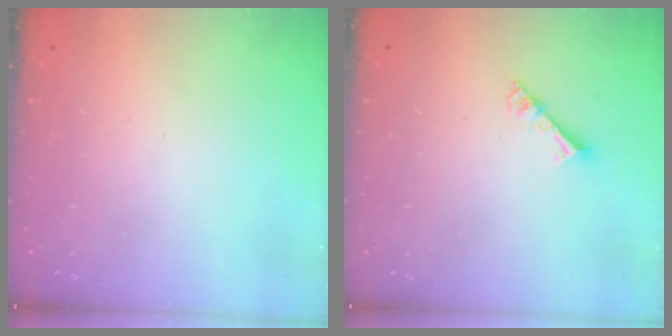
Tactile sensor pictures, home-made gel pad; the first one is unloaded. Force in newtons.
{"total": 3.0, "press": 3.0, "slide": 0.4}